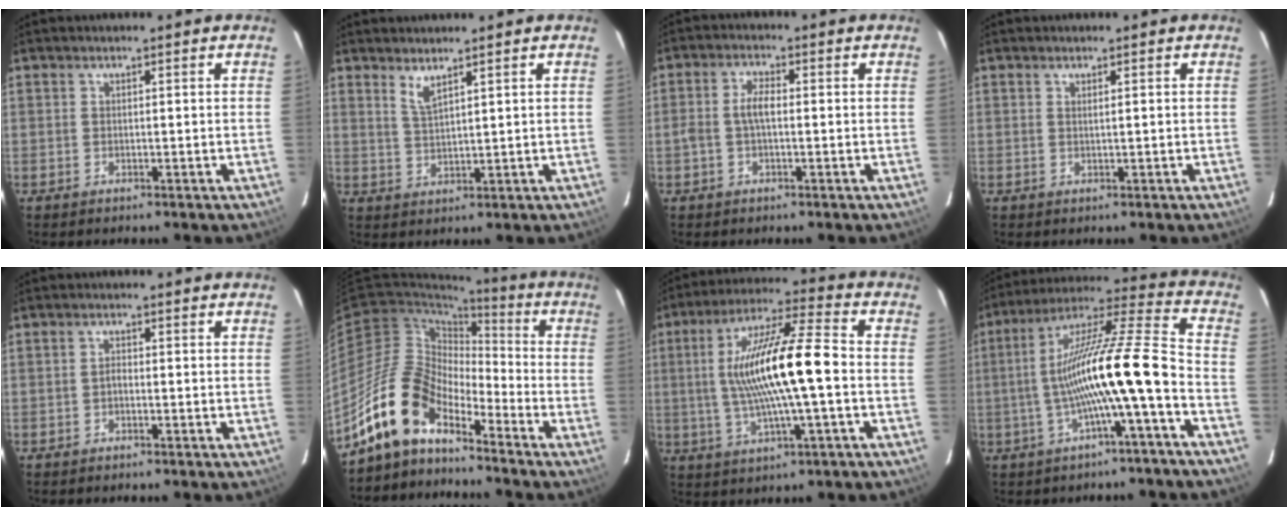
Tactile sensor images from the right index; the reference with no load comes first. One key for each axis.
{"total": 3.0, "fx": 2.3, "fy": 0.3, "fz": 1.9, "tx": -0.037, "ty": -0.003, "tz": 0.044}
{"total": 3.6, "fx": -0.5, "fy": 1.4, "fz": 3.3, "tx": -0.071, "ty": 0.009, "tz": -0.009}
{"total": 0.7, "fx": 0.2, "fy": -0.3, "fz": 0.6, "tx": -0.011, "ty": 0.000, "tz": 0.003}
{"total": 0.9, "fx": -0.6, "fy": 0.5, "fz": 0.6, "tx": -0.011, "ty": 0.005, "tz": -0.013}
{"total": 13.3, "fx": -10.3, "fy": 5.4, "fz": 6.5, "tx": -0.117, "ty": 0.016, "tz": -0.210}
{"total": 16.2, "fx": -0.6, "fy": 2.0, "fz": 16.1, "tx": -0.299, "ty": 0.010, "tz": -0.012}
{"total": 16.5, "fx": -4.8, "fy": 0.3, "fz": 15.8, "tx": -0.275, "ty": 0.007, "tz": -0.085}